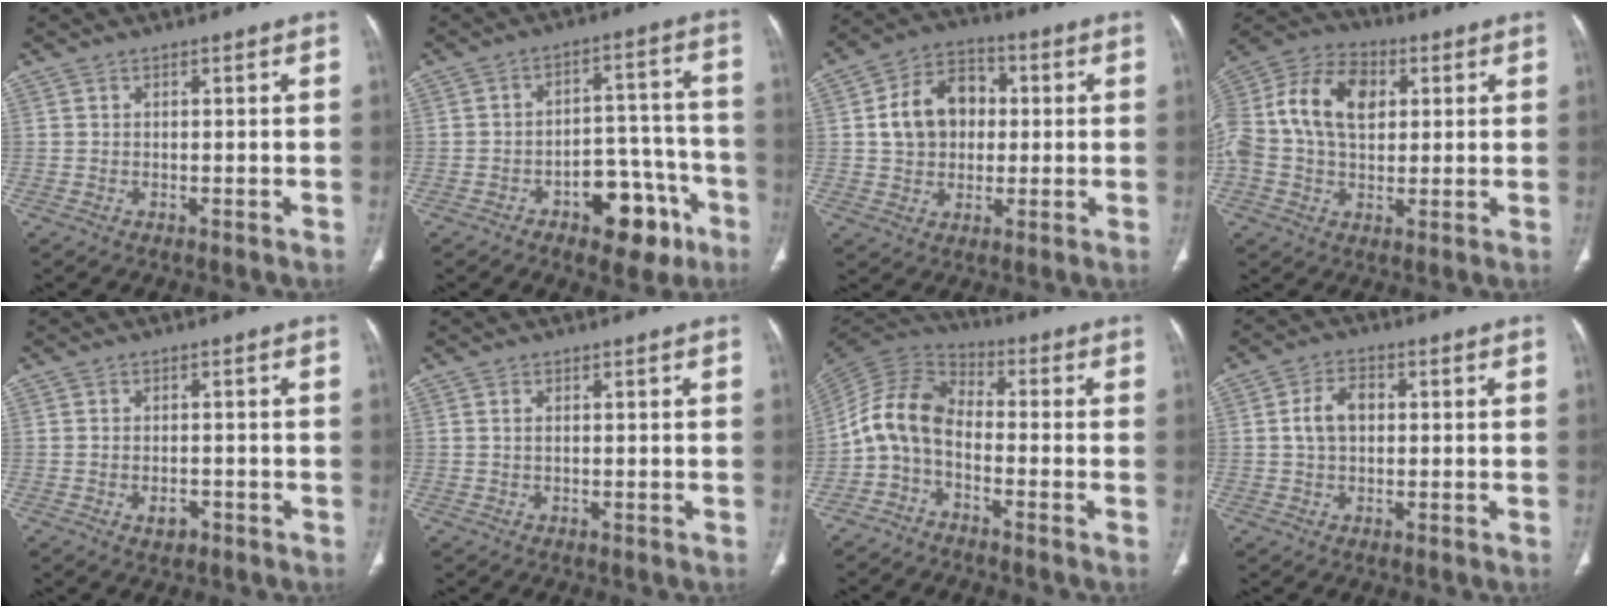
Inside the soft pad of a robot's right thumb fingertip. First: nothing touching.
{"total": 12.6, "force": [-6.5, 7.0, 8.2], "torque": [-0.063, 0.059, -0.083]}
{"total": 11.9, "force": [1.2, 9.3, 7.4], "torque": [-0.096, 0.015, 0.014]}
{"total": 18.7, "force": [3.4, 12.7, 13.3], "torque": [-0.271, 0.024, 0.053]}
{"total": 2.3, "force": [-1.1, 1.5, 1.4], "torque": [-0.017, 0.007, -0.013]}
{"total": 0.9, "force": [0.1, 0.5, 0.7], "torque": [-0.018, 0.001, 0.003]}
{"total": 9.3, "force": [-2.8, 5.6, 6.9], "torque": [-0.131, 0.055, -0.074]}
{"total": 6.6, "force": [0.6, 4.6, 4.7], "torque": [-0.078, 0.015, 0.007]}